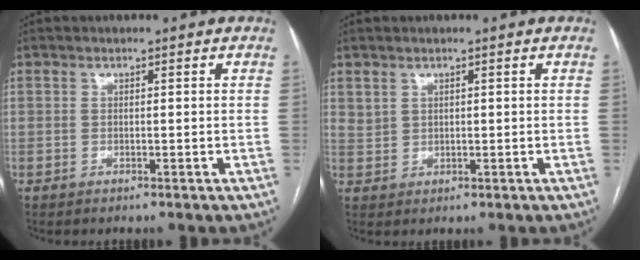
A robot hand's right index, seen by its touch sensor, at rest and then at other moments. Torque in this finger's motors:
{"motor_torque": [0.11, 0.11, 0.04, 0.00]}